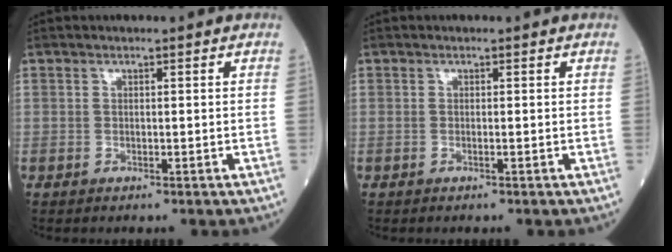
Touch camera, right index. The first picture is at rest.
{"total": 0.0}